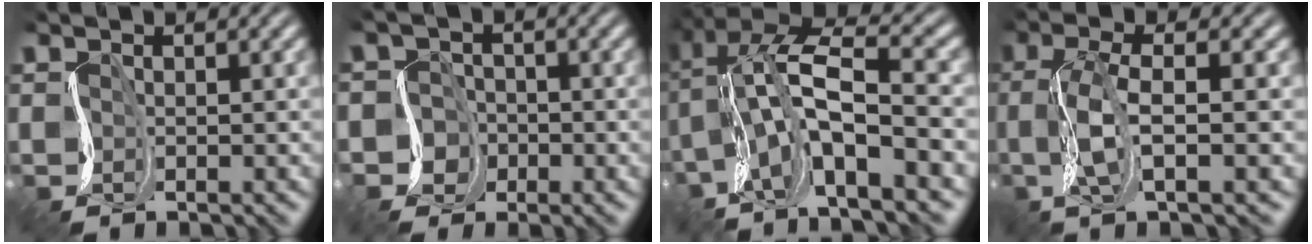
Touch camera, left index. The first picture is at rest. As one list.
[{"total": 3.0, "force": [-2.8, 1.1, -0.1], "torque": [0.010, -0.018, -0.049]}, {"total": 8.7, "force": [-3.2, 1.5, 7.9], "torque": [-0.133, 0.000, -0.062]}, {"total": 4.3, "force": [-1.8, 0.2, 3.9], "torque": [-0.074, -0.011, -0.032]}]